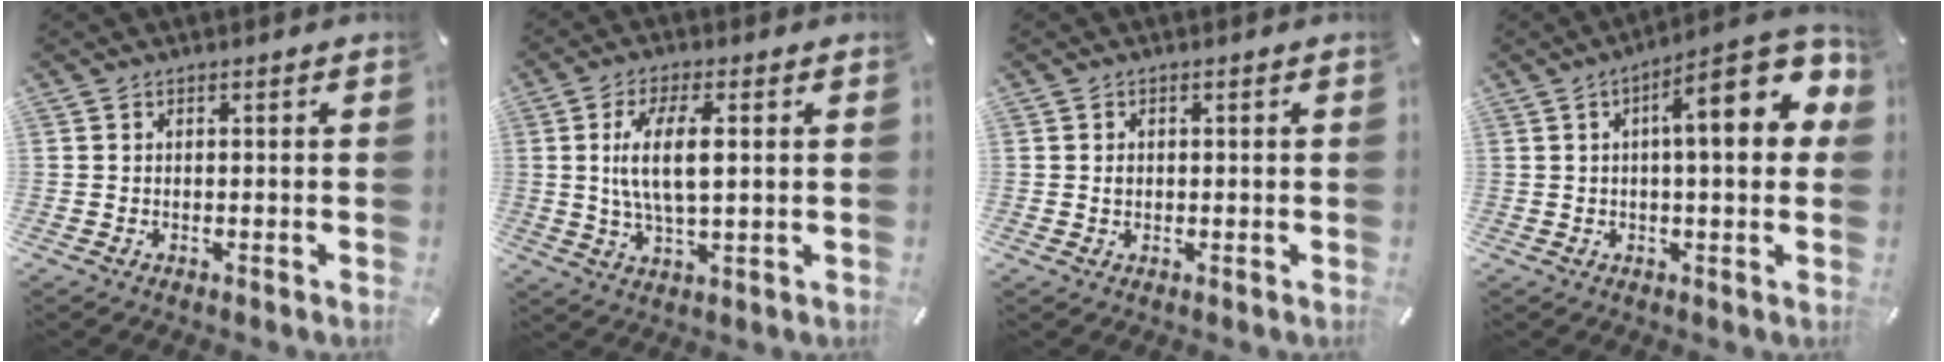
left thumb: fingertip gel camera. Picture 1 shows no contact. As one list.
[{"total": 10.0, "force": [1.8, 3.5, 9.2], "torque": [-0.197, 0.001, 0.025]}, {"total": 0.9, "force": [0.2, 0.7, 0.5], "torque": [-0.004, 0.000, 0.000]}, {"total": 16.5, "force": [4.6, 4.7, 15.1], "torque": [-0.203, -0.023, 0.062]}]